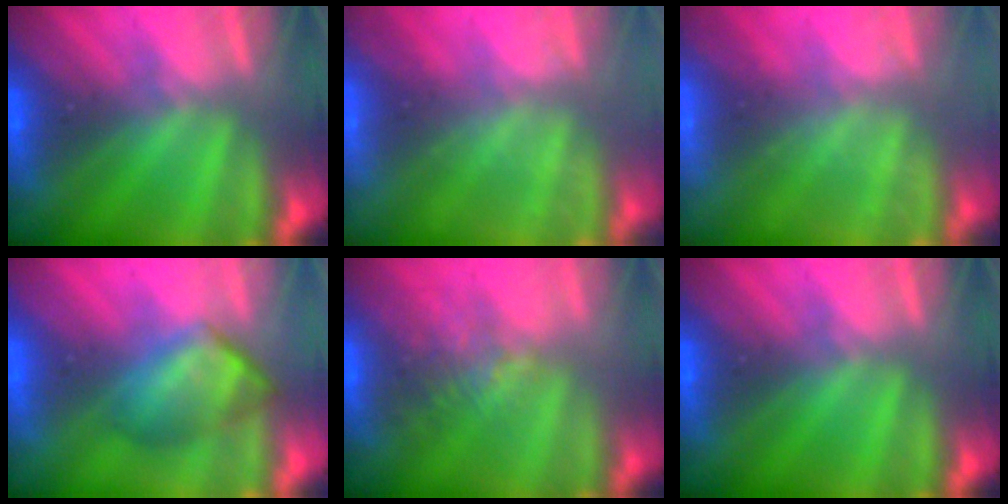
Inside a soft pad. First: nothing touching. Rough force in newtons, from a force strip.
{"total": 2.3}
{"total": 2.3}
{"total": 4.7}
{"total": 3.8}
{"total": 0.0}